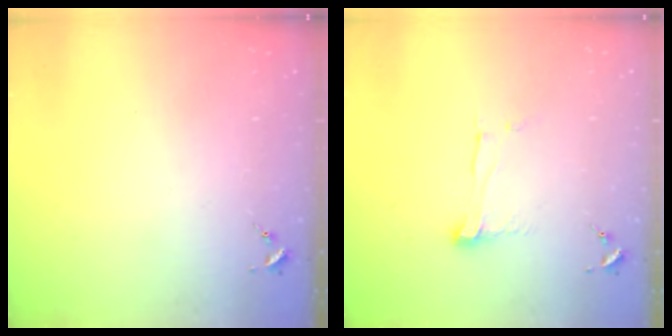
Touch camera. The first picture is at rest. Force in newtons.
{"total": 7.0, "press": 7.0, "slide": 0.2}